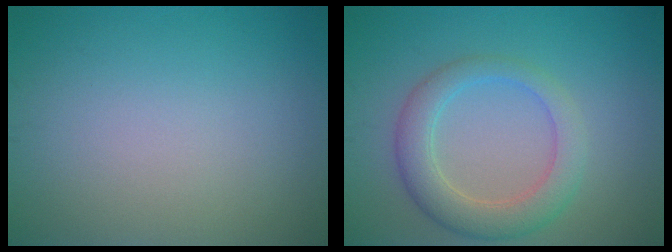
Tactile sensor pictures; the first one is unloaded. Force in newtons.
{"total": 4.4, "press": 4.4, "slide": 0.4}